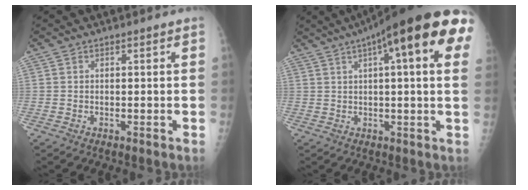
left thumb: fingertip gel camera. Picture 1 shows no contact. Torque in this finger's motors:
{"motor_torque": [2.15, 1.05, 2.06, -0.72, 0.17]}